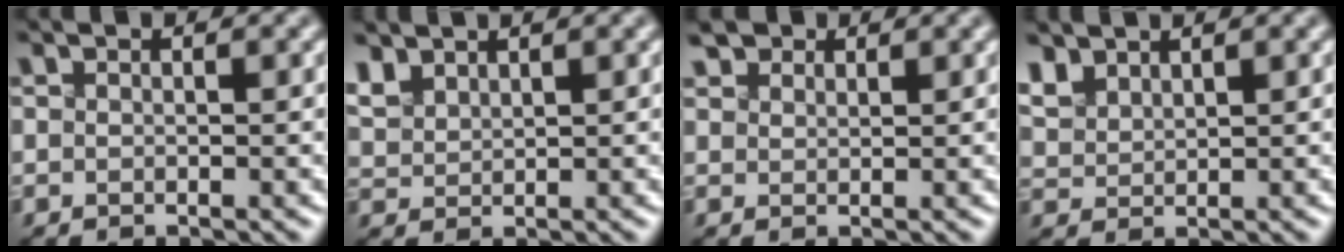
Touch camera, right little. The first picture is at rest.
{"total": 3.0, "force": [2.0, 1.7, 1.4], "torque": [-0.049, 0.006, 0.052]}
{"total": 4.8, "force": [3.2, 2.9, 2.1], "torque": [-0.063, 0.014, 0.052]}
{"total": 3.3, "force": [2.3, 1.9, 1.5], "torque": [-0.053, 0.007, 0.058]}